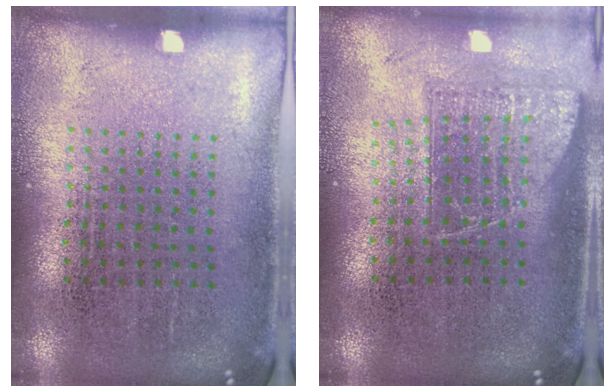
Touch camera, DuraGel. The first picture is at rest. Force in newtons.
{"total": 1.1, "press": 0.9, "slide": 0.6}